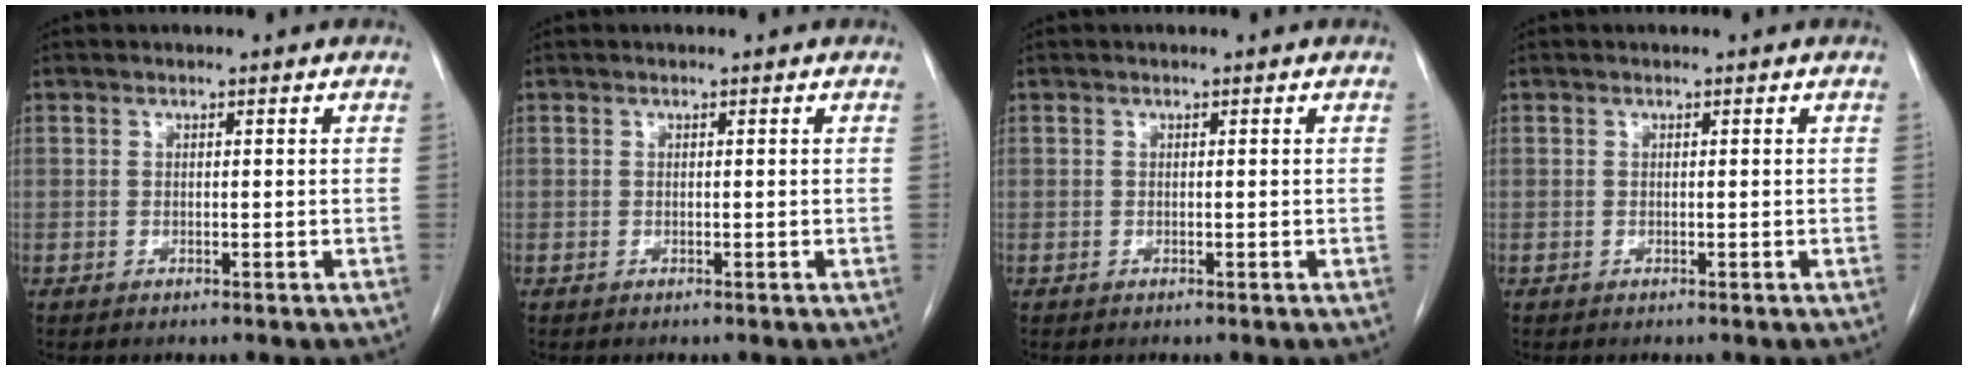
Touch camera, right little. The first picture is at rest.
{"total": 0.0}
{"total": 0.0}
{"total": 0.0}